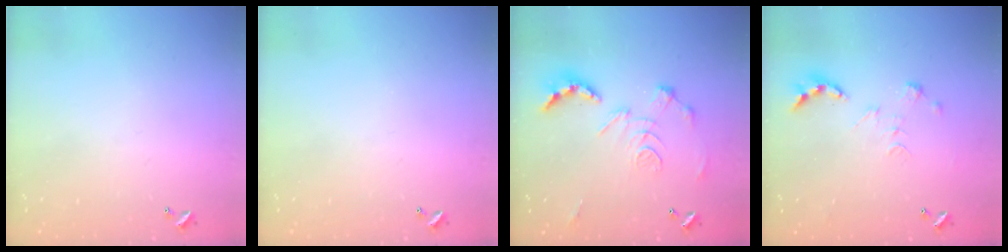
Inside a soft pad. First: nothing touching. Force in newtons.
{"total": 0.0}
{"total": 2.9, "press": 2.3, "slide": 1.7}
{"total": 0.0}